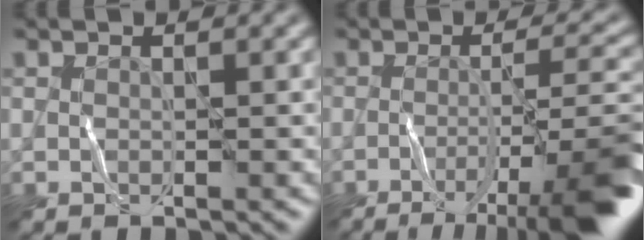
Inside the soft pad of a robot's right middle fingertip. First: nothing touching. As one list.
[{"total": 10.3, "force": [-4.3, 2.0, 9.2], "torque": [-0.121, 0.001, -0.050]}]